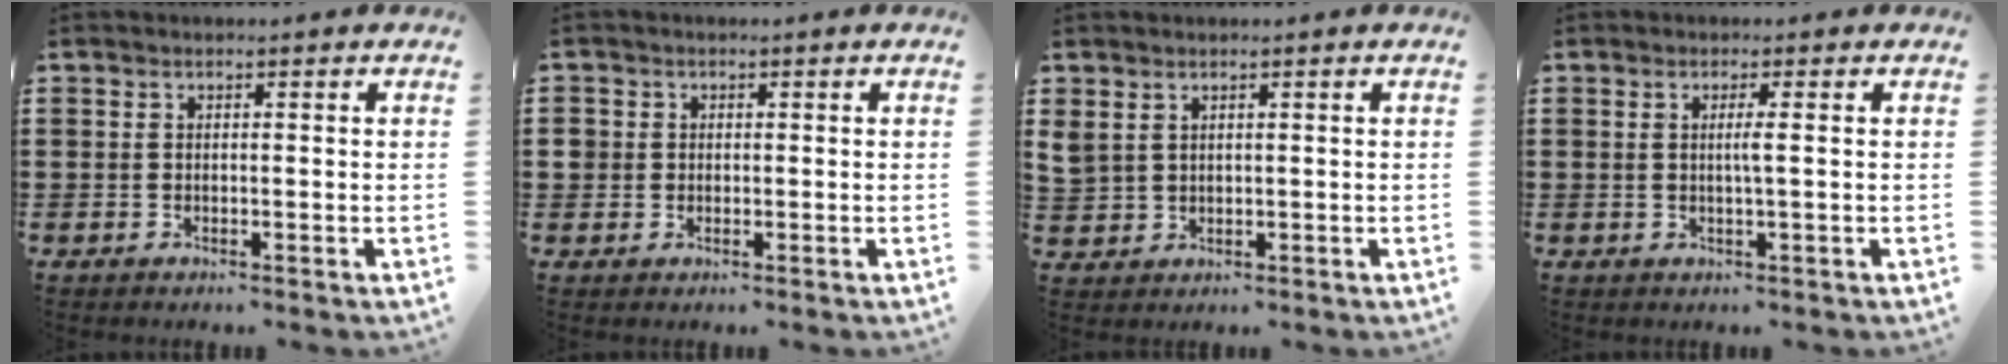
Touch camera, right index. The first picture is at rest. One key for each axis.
{"total": 1.6, "fx": 0.1, "fy": 1.5, "fz": 0.3, "tx": -0.012, "ty": 0.009, "tz": -0.001}
{"total": 1.6, "fx": 1.2, "fy": 1.1, "fz": 0.5, "tx": -0.015, "ty": 0.005, "tz": 0.023}
{"total": 1.8, "fx": 0.1, "fy": -0.2, "fz": 1.7, "tx": -0.034, "ty": -0.004, "tz": -0.001}